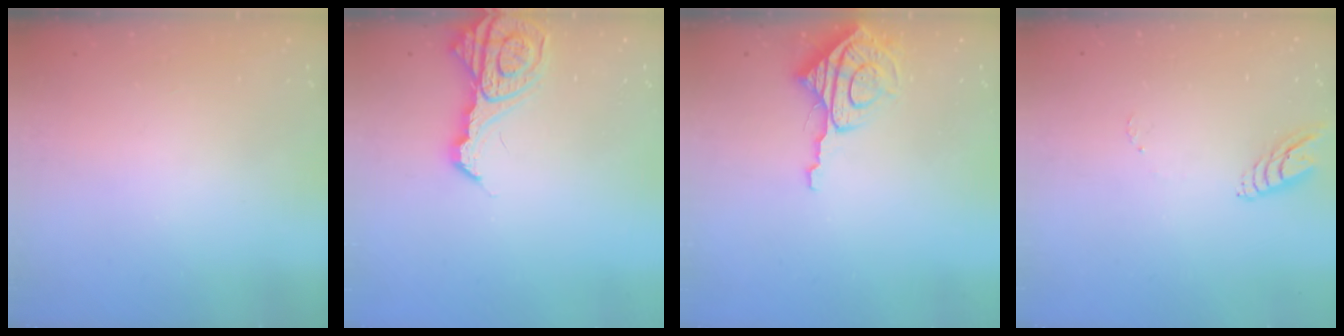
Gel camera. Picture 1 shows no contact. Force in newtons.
{"total": 12.0, "press": 11.9, "slide": 1.6}
{"total": 8.8, "press": 8.8, "slide": 0.6}
{"total": 6.0, "press": 6.0, "slide": 0.5}